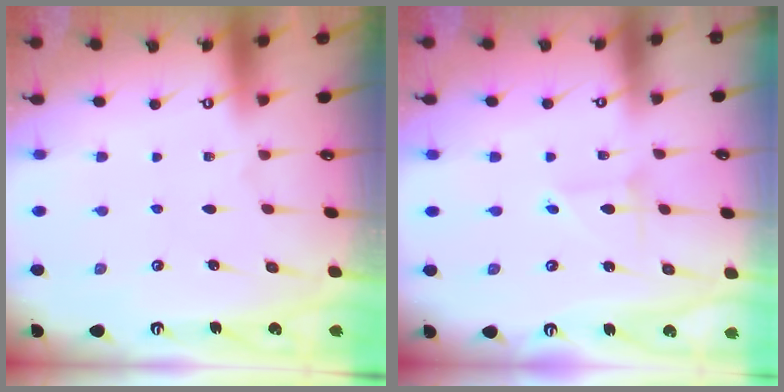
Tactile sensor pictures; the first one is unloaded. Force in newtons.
{"total": 2.1, "press": 2.1, "slide": 0.2}